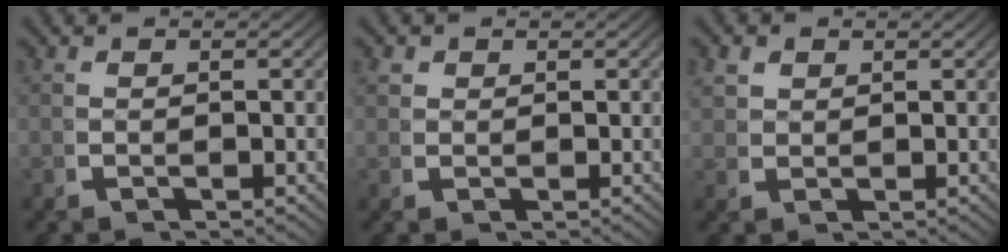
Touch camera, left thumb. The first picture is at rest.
{"total": 1.1, "force": [0.8, 0.7, 0.2], "torque": [-0.005, -0.004, 0.021]}
{"total": 1.9, "force": [1.5, 1.1, 0.6], "torque": [-0.012, -0.001, 0.035]}